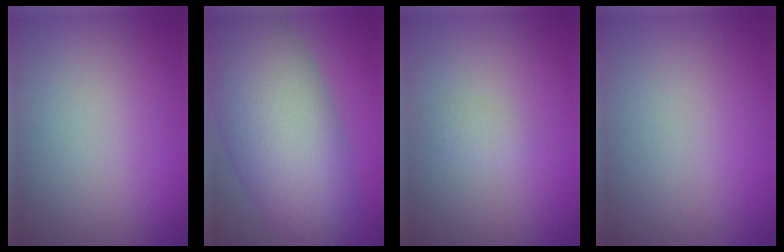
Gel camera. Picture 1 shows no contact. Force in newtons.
{"total": 12.7, "press": 12.7, "slide": 0.8}
{"total": 0.8, "press": 0.8, "slide": 0.0}
{"total": 0.0}